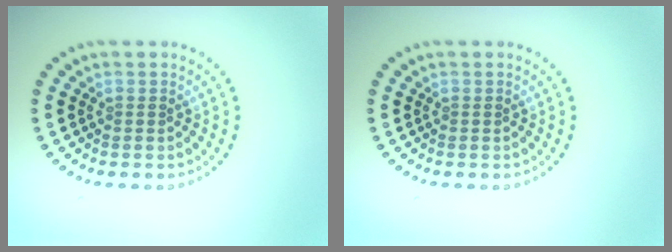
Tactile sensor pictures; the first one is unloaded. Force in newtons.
{"total": 0.0}